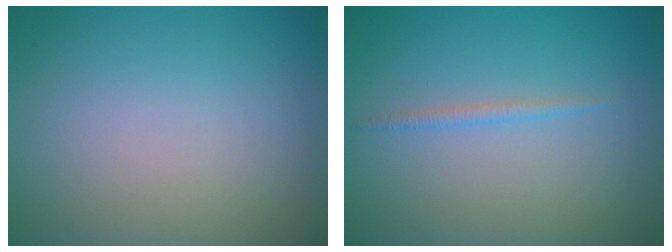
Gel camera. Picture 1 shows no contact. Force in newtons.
{"total": 0.8, "press": 0.8, "slide": 0.0}